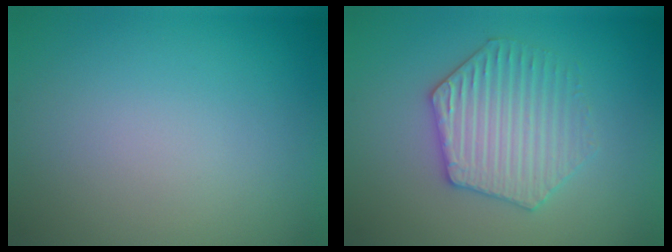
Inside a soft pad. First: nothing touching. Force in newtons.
{"total": 4.0, "press": 3.9, "slide": 0.9}